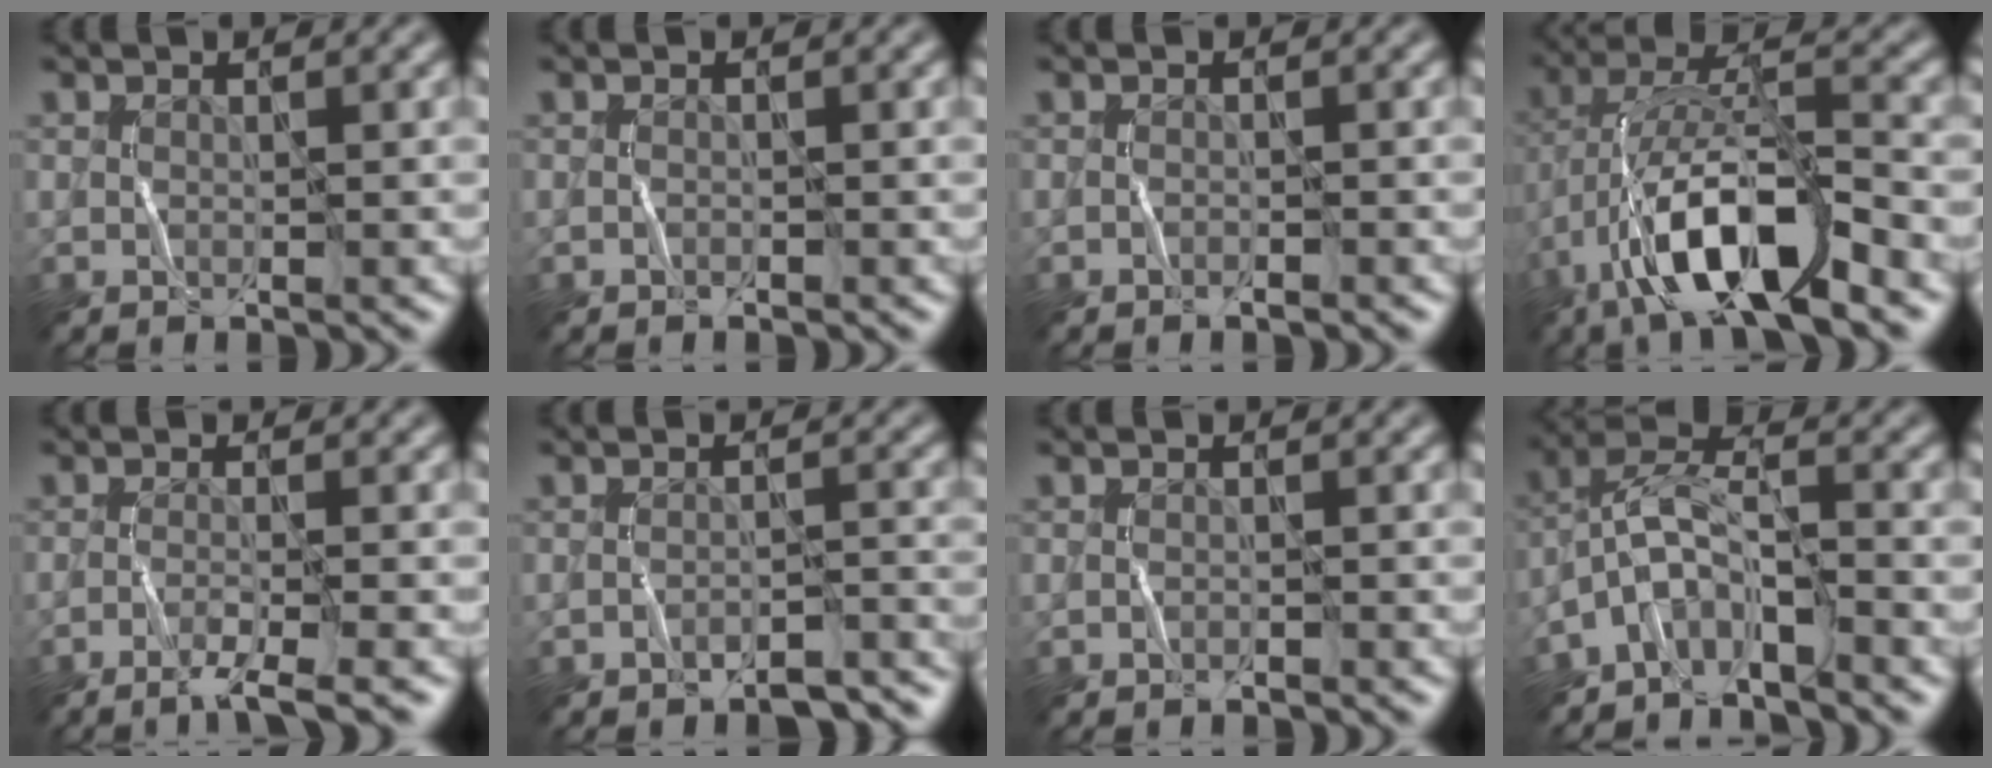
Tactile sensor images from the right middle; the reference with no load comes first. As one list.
[{"total": 0.0}, {"total": 0.9, "force": [-0.7, 0.3, 0.5], "torque": [-0.002, 0.013, -0.013]}, {"total": 10.8, "force": [-5.4, 3.3, 8.7], "torque": [-0.166, 0.020, -0.101]}, {"total": 3.6, "force": [-2.5, 0.5, 2.6], "torque": [-0.036, 0.009, -0.054]}, {"total": 3.5, "force": [-3.2, 0.7, 1.3], "torque": [-0.022, 0.008, -0.042]}, {"total": 0.6, "force": [-0.6, 0.1, 0.1], "torque": [-0.002, 0.011, -0.013]}, {"total": 4.8, "force": [-3.4, 1.4, 3.1], "torque": [-0.058, 0.018, -0.074]}]